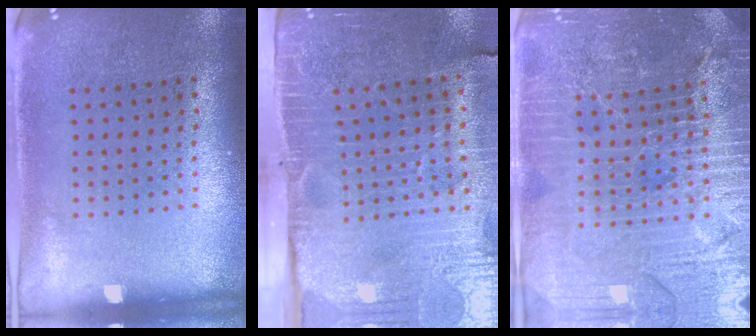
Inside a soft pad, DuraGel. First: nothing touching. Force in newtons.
{"total": 4.3, "press": 3.8, "slide": 1.8}
{"total": 5.0, "press": 4.7, "slide": 2.0}